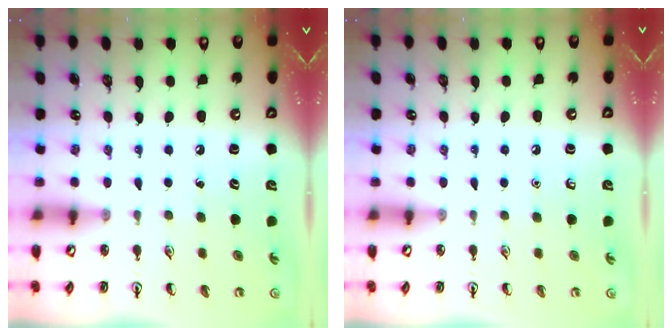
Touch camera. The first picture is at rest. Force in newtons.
{"total": 0.0}